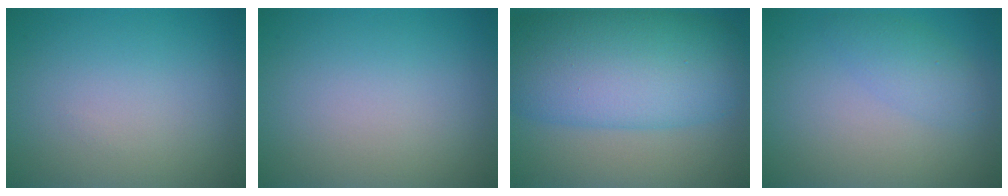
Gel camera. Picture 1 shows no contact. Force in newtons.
{"total": 0.0}
{"total": 12.0, "press": 12.0, "slide": 0.2}
{"total": 2.2, "press": 2.2, "slide": 0.0}